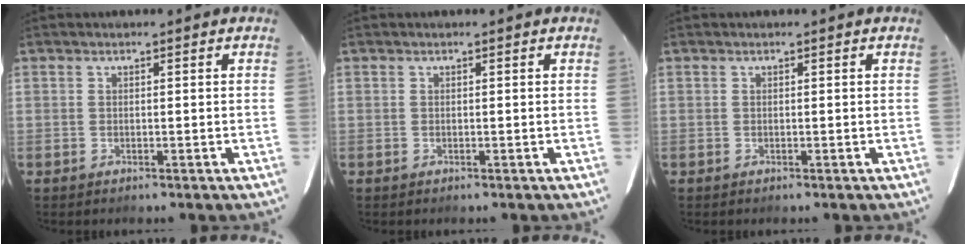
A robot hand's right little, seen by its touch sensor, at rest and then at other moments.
{"total": 0.0}
{"total": 0.0}